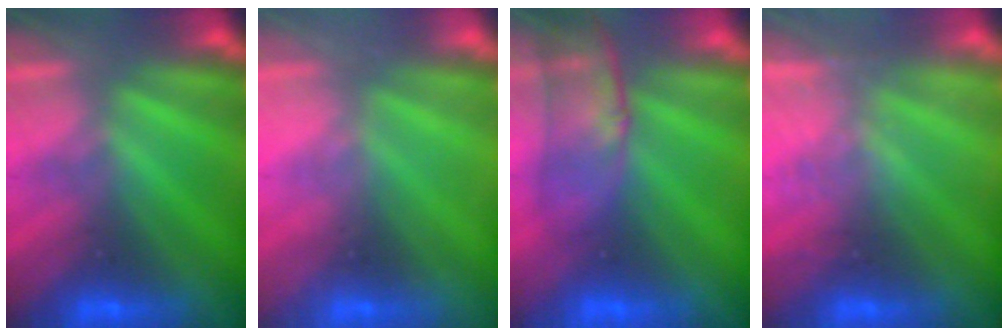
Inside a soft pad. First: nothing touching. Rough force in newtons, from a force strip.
{"total": 1.8}
{"total": 3.0}
{"total": 2.3}